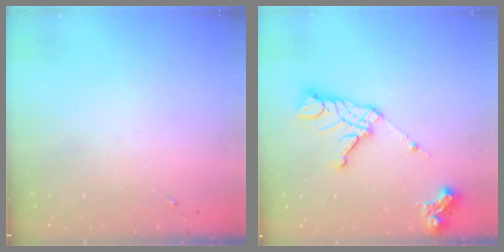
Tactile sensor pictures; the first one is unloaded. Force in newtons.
{"total": 14.9, "press": 14.8, "slide": 1.6}